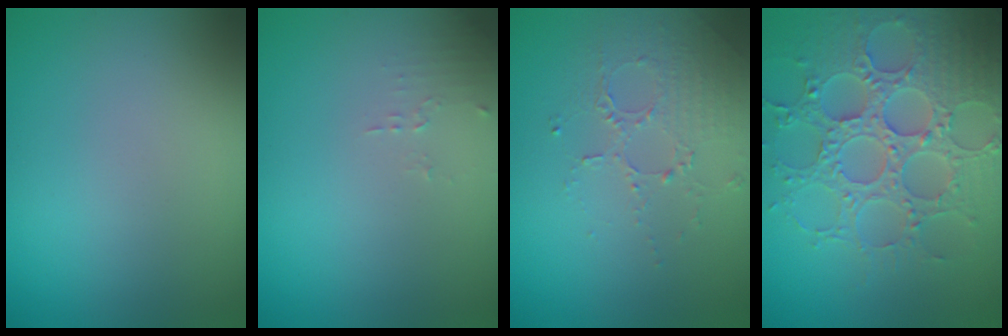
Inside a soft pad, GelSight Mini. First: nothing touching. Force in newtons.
{"total": 0.9, "press": 0.9, "slide": 0.3}
{"total": 1.7, "press": 1.2, "slide": 1.2}
{"total": 6.9, "press": 5.8, "slide": 3.7}